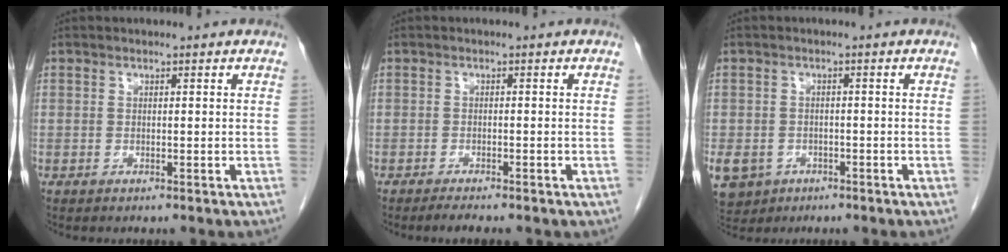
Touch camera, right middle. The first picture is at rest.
{"total": 2.9, "force": [-2.3, 0.6, 1.7], "torque": [-0.025, -0.006, -0.029]}
{"total": 11.1, "force": [-4.8, 9.2, 4.0], "torque": [-0.120, 0.000, -0.065]}